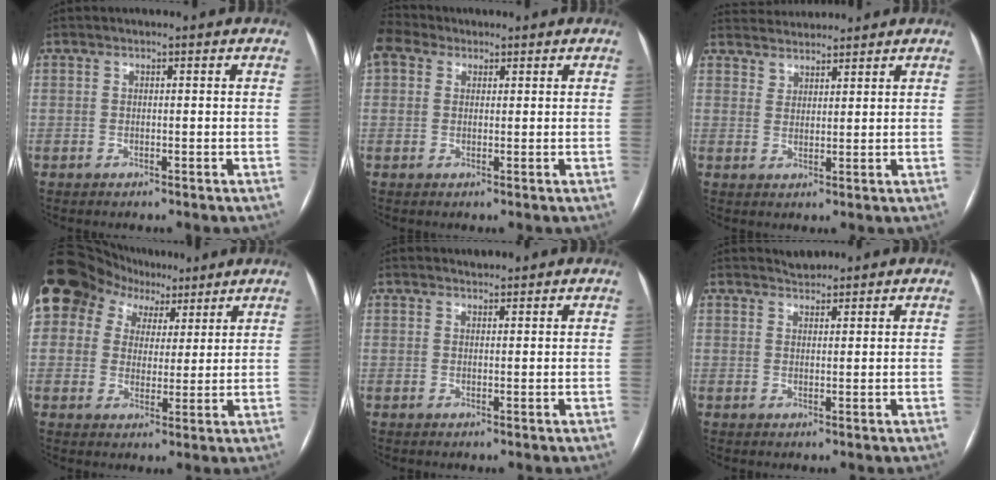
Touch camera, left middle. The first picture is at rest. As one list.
[{"total": 4.0, "force": [2.9, 2.5, 1.3], "torque": [-0.039, 0.029, 0.063]}, {"total": 5.8, "force": [5.6, 1.5, 0.5], "torque": [-0.007, 0.026, 0.094]}, {"total": 17.4, "force": [9.9, 12.8, 6.5], "torque": [-0.165, 0.076, 0.174]}, {"total": 1.3, "force": [1.2, 0.2, 0.1], "torque": [-0.011, 0.008, 0.023]}, {"total": 1.8, "force": [1.7, 0.4, -0.1], "torque": [-0.004, 0.006, 0.031]}]